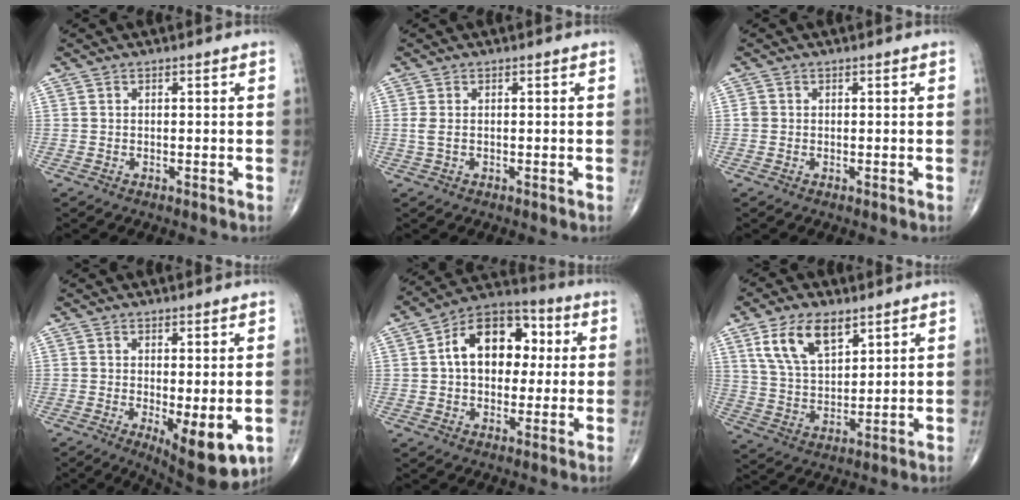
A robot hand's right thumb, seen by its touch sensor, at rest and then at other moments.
{"total": 1.6, "force": [-0.1, 0.8, 1.4], "torque": [-0.041, -0.002, -0.002]}
{"total": 1.0, "force": [0.0, 0.9, 0.3], "torque": [0.000, 0.003, -0.002]}
{"total": 8.9, "force": [-2.0, 3.0, 8.2], "torque": [-0.114, -0.025, -0.022]}
{"total": 15.3, "force": [2.4, 10.4, 11.0], "torque": [-0.131, 0.024, 0.028]}
{"total": 11.2, "force": [6.1, 5.7, 7.4], "torque": [-0.123, -0.025, 0.125]}